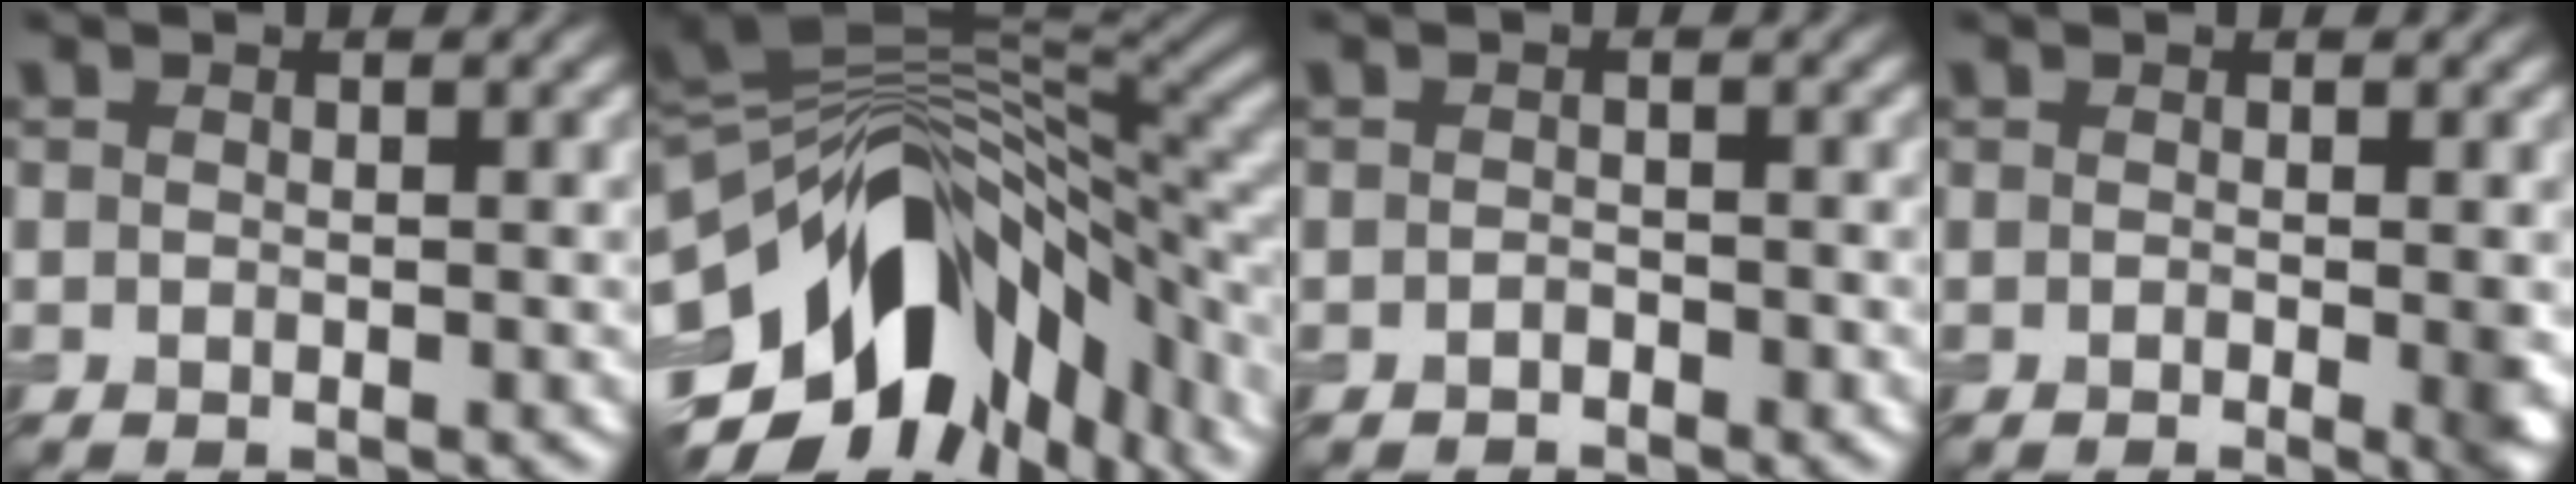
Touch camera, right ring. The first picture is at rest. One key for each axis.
{"total": 16.1, "fx": -3.8, "fy": 9.8, "fz": 12.2, "tx": -0.220, "ty": -0.010, "tz": -0.048}
{"total": 0.7, "fx": -0.6, "fy": 0.3, "fz": 0.1, "tx": -0.003, "ty": 0.002, "tz": -0.011}
{"total": 2.1, "fx": -0.4, "fy": 0.4, "fz": 2.1, "tx": -0.030, "ty": -0.005, "tz": -0.005}